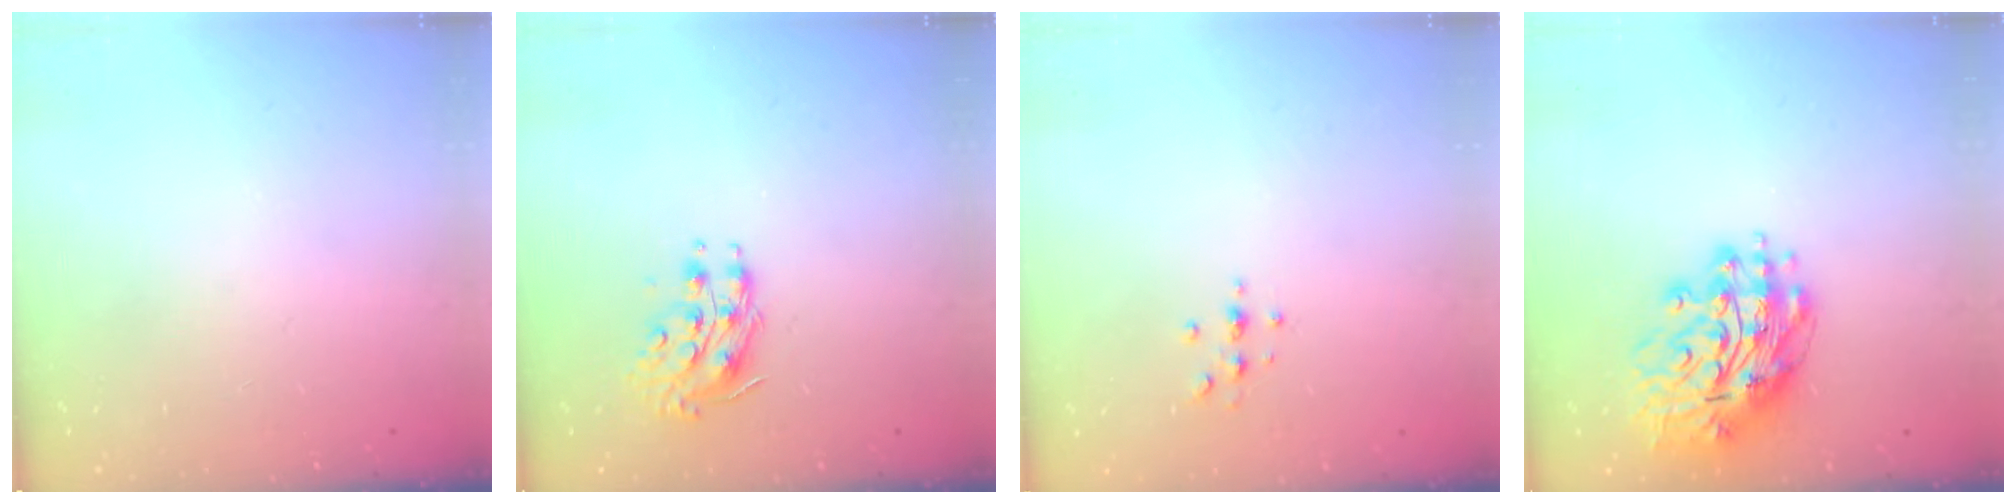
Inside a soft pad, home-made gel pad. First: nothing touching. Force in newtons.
{"total": 9.0, "press": 9.0, "slide": 0.1}
{"total": 3.3, "press": 3.2, "slide": 0.4}
{"total": 14.3, "press": 14.2, "slide": 1.9}